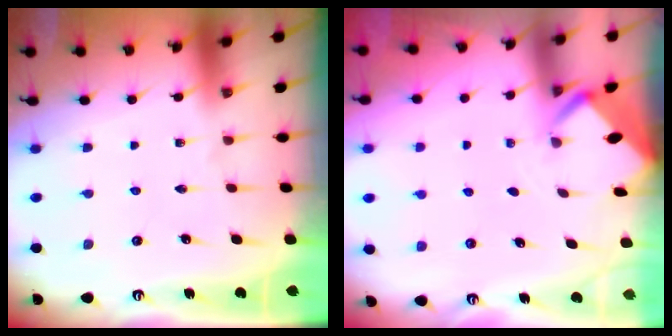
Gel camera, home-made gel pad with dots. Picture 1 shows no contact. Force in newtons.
{"total": 2.3, "press": 2.3, "slide": 0.2}